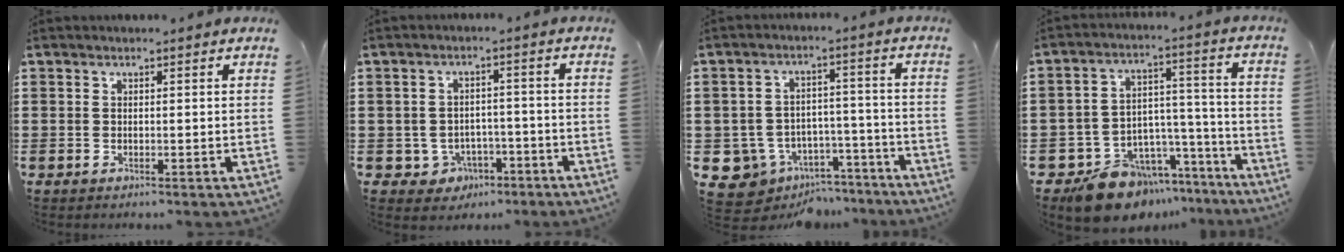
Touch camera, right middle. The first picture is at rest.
{"total": 3.4, "force": [-2.3, 2.3, 0.9], "torque": [-0.026, 0.004, -0.048]}
{"total": 6.5, "force": [-4.8, 4.2, 1.5], "torque": [-0.051, 0.017, -0.092]}
{"total": 12.2, "force": [-10.4, 5.9, 2.2], "torque": [-0.041, 0.053, -0.188]}